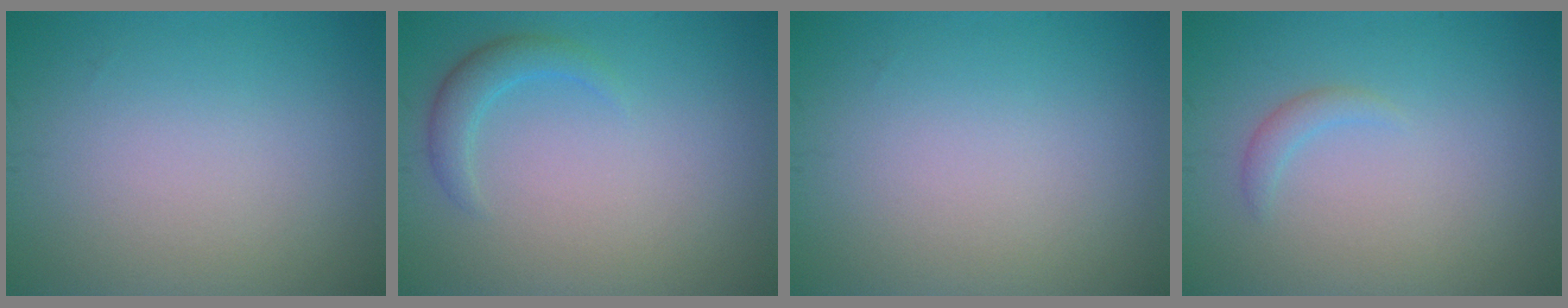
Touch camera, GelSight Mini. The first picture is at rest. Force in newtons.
{"total": 2.1, "press": 2.1, "slide": 0.2}
{"total": 0.0}
{"total": 1.1, "press": 1.1, "slide": 0.1}